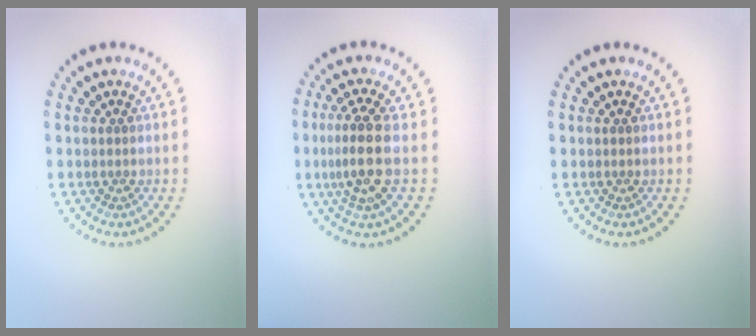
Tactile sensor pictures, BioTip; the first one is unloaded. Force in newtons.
{"total": 3.9, "press": 3.4, "slide": 1.9}
{"total": 0.0}